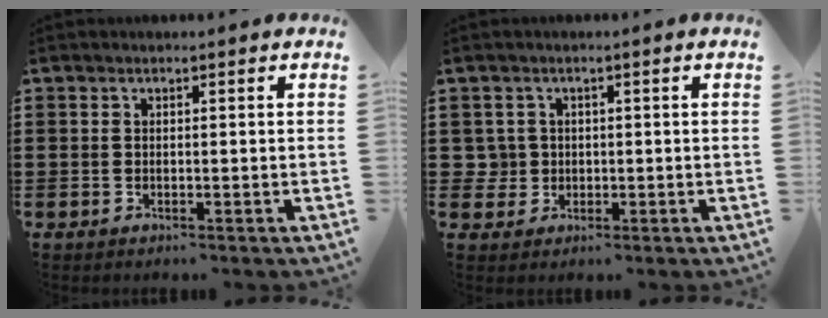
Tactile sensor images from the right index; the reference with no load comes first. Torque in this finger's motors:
{"motor_torque": [-0.16, 0.22, 0.00, -0.04]}